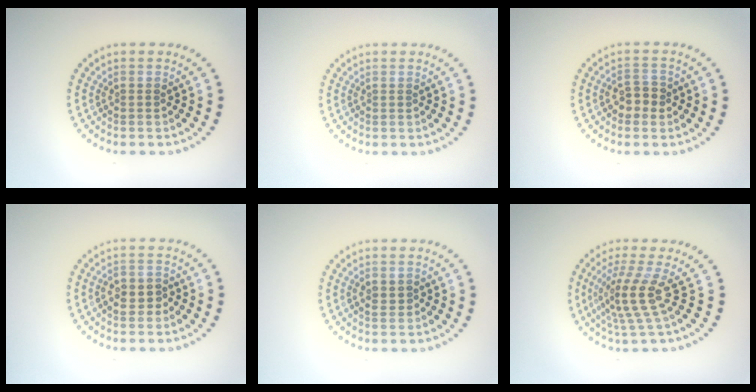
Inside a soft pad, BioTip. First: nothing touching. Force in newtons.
{"total": 0.0}
{"total": 2.1, "press": 2.1, "slide": 0.4}
{"total": 1.7, "press": 1.6, "slide": 0.5}
{"total": 1.2, "press": 1.2, "slide": 0.1}
{"total": 3.9, "press": 2.9, "slide": 2.7}